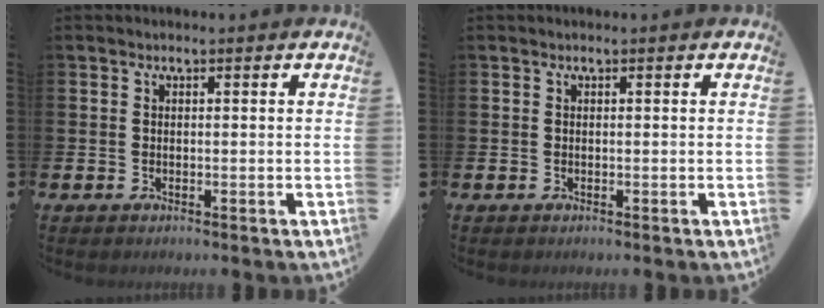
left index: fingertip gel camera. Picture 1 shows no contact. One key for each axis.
{"total": 0.0}